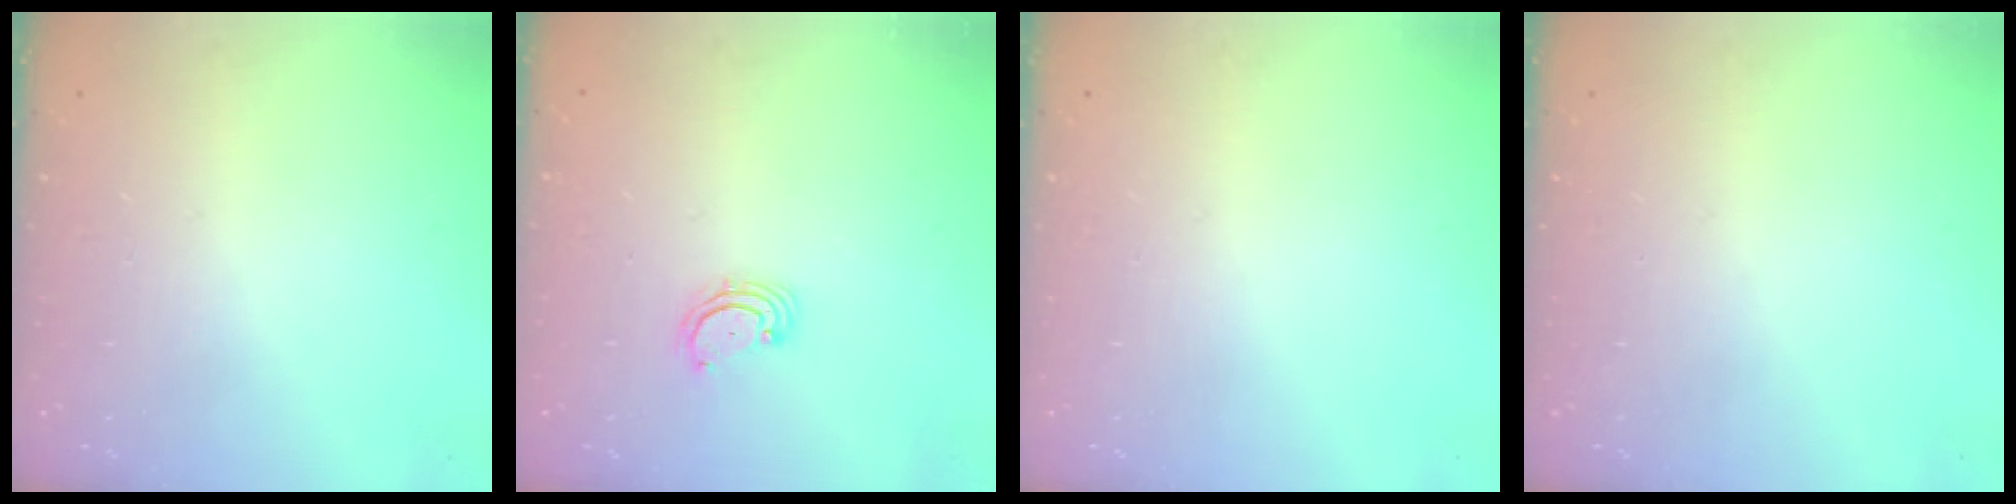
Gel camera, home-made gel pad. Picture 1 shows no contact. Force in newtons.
{"total": 2.6, "press": 2.6, "slide": 0.3}
{"total": 0.0}
{"total": 0.0}